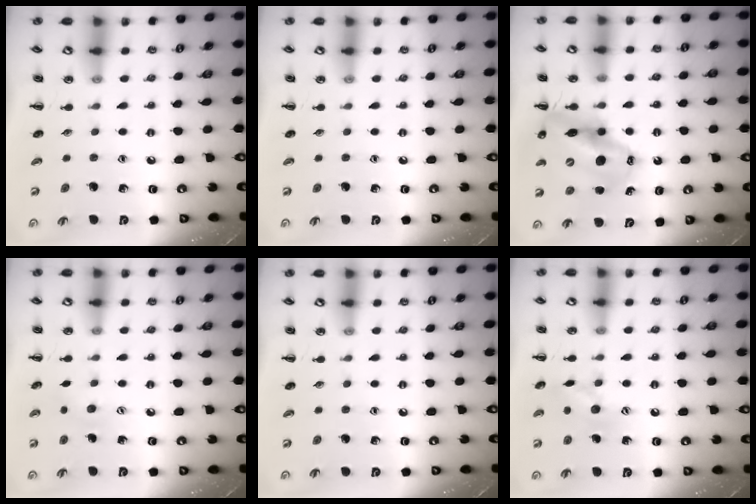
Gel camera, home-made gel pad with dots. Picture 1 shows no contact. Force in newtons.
{"total": 0.0}
{"total": 16.1, "press": 15.4, "slide": 4.6}
{"total": 4.4, "press": 4.3, "slide": 1.1}
{"total": 0.0}
{"total": 9.5, "press": 9.4, "slide": 0.7}